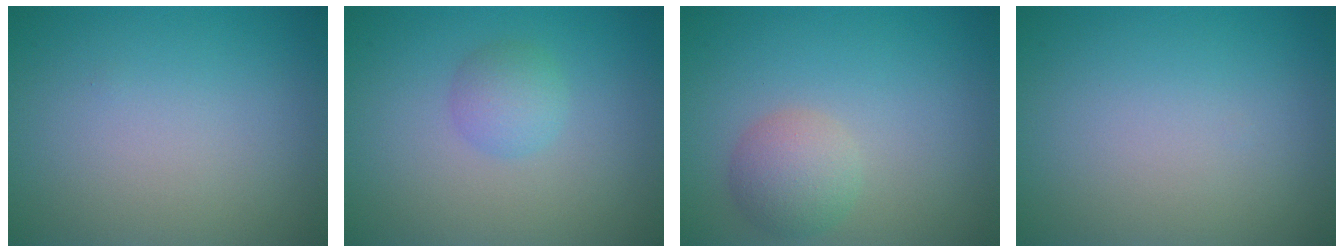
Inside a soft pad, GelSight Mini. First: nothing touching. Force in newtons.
{"total": 2.1, "press": 2.1, "slide": 0.0}
{"total": 3.0, "press": 3.0, "slide": 0.1}
{"total": 0.0}